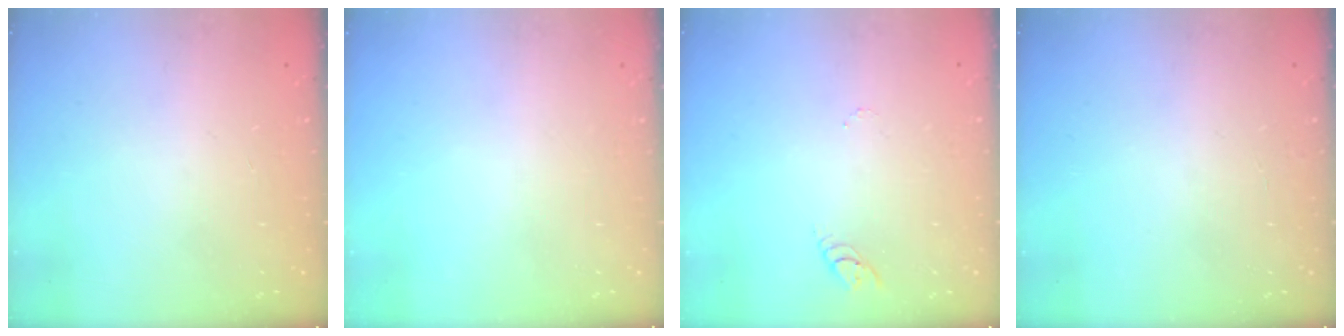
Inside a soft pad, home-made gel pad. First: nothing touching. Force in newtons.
{"total": 0.0}
{"total": 2.8, "press": 2.8, "slide": 0.2}
{"total": 1.8, "press": 1.8, "slide": 0.1}